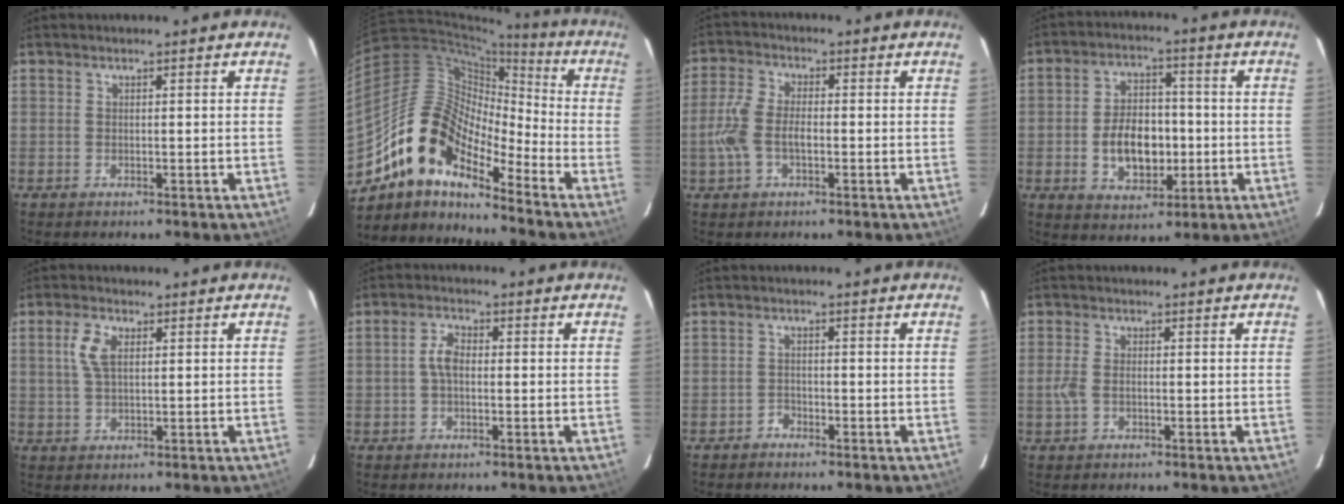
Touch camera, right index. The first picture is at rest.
{"total": 14.3, "force": [-10.7, 5.6, 7.6], "torque": [-0.127, 0.012, -0.216]}
{"total": 7.0, "force": [-1.6, 3.5, 5.8], "torque": [-0.130, 0.008, -0.030]}
{"total": 10.8, "force": [-1.9, 7.0, 8.0], "torque": [-0.153, 0.018, -0.020]}
{"total": 4.8, "force": [1.4, 2.4, 3.8], "torque": [-0.078, 0.008, 0.029]}
{"total": 3.5, "force": [-0.2, 2.0, 2.9], "torque": [-0.061, 0.010, -0.003]}
{"total": 1.5, "force": [-1.3, 0.6, -0.1], "torque": [0.002, 0.004, -0.025]}
{"total": 3.0, "force": [-0.7, 1.7, 2.4], "torque": [-0.055, 0.001, -0.013]}